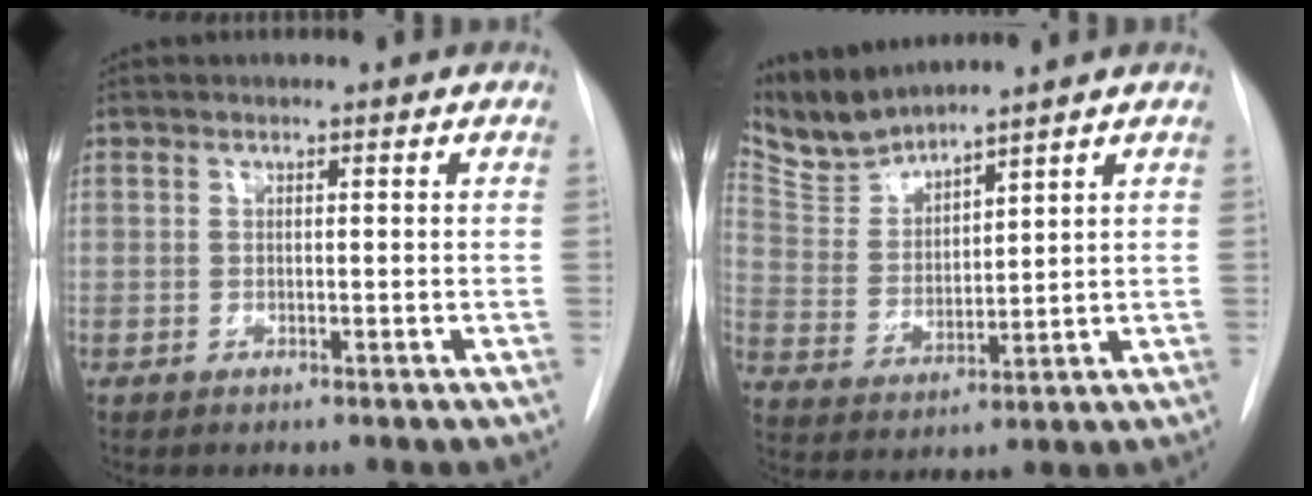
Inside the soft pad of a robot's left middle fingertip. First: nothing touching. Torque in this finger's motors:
{"motor_torque": [0.28, -0.36, -0.05, 0.01]}